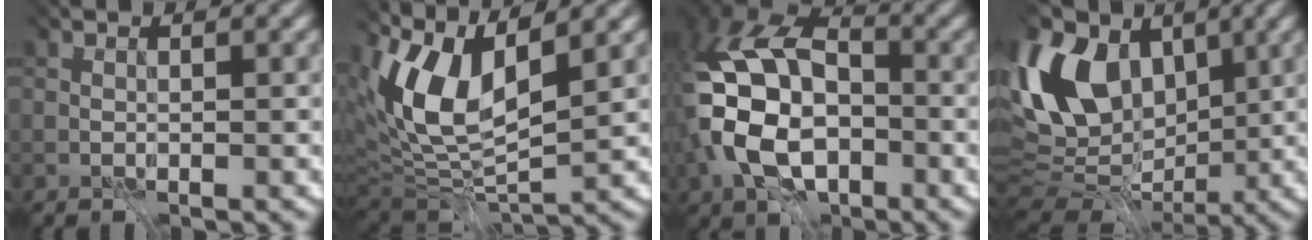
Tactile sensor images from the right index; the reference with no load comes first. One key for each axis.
{"total": 8.7, "fx": 1.5, "fy": 3.7, "fz": 7.8, "tx": -0.156, "ty": -0.004, "tz": 0.046}
{"total": 10.9, "fx": -3.8, "fy": 6.5, "fz": 7.9, "tx": -0.177, "ty": -0.013, "tz": -0.059}
{"total": 9.8, "fx": 1.7, "fy": 6.7, "fz": 6.9, "tx": -0.147, "ty": 0.010, "tz": 0.044}